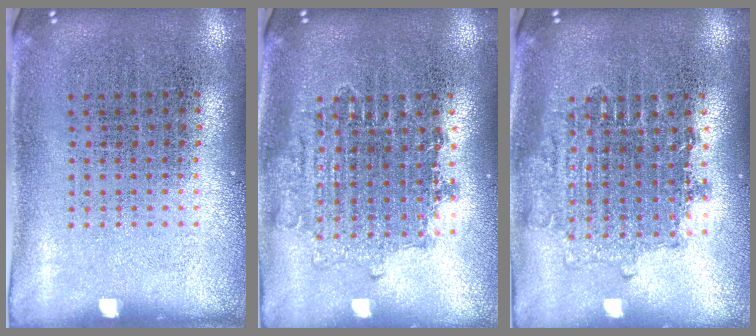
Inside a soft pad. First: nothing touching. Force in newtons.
{"total": 1.6, "press": 1.4, "slide": 0.7}
{"total": 1.6, "press": 1.3, "slide": 0.9}